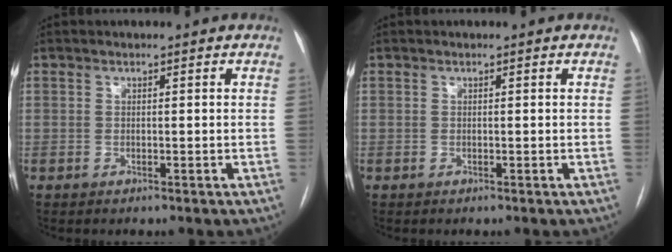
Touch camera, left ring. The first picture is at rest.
{"total": 0.0}